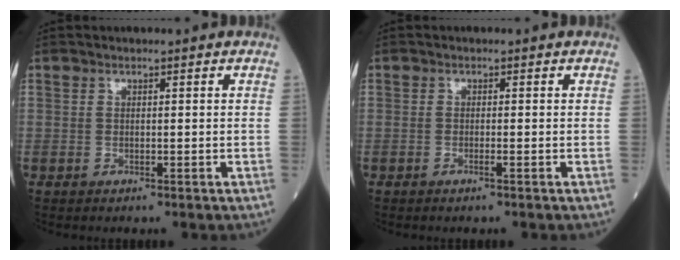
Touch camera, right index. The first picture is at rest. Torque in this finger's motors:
{"motor_torque": [-0.14, -0.01, -0.04, -0.01]}